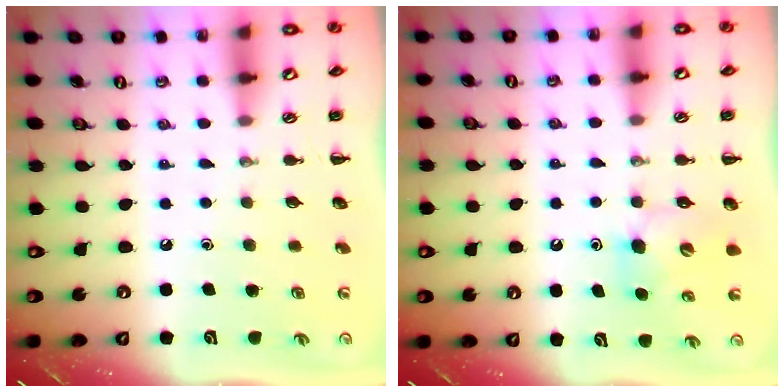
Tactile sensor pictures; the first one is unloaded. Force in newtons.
{"total": 5.4, "press": 5.3, "slide": 0.6}